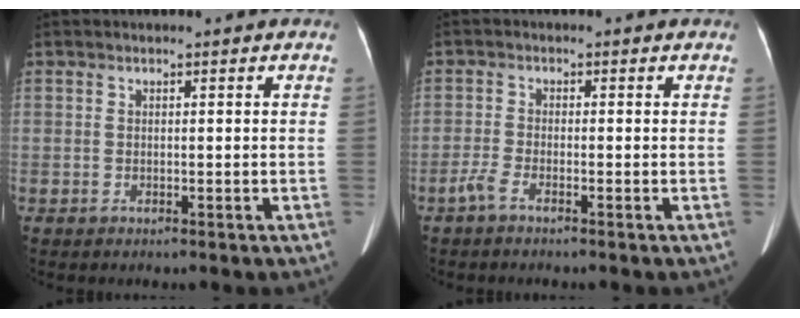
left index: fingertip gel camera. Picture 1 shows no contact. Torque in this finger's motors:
{"motor_torque": [0.18, 0.06, 0.11, 0.03]}